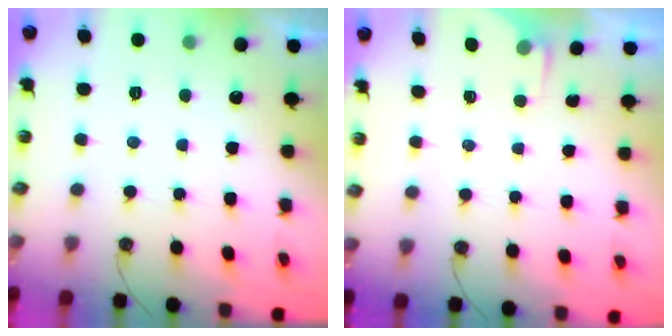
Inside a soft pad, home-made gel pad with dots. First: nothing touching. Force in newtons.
{"total": 1.8, "press": 1.7, "slide": 0.4}